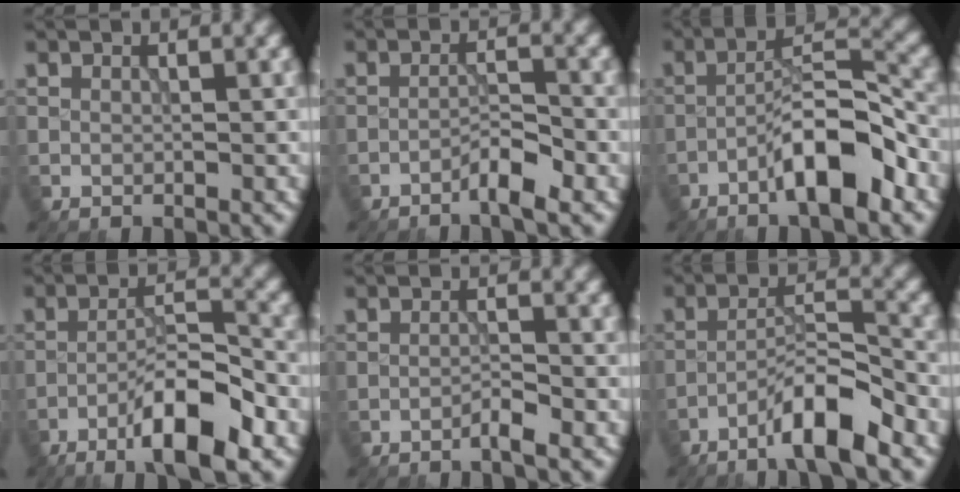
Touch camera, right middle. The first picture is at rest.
{"total": 2.6, "force": [-1.8, 0.3, 1.8], "torque": [-0.031, 0.008, -0.036]}
{"total": 7.4, "force": [-3.9, 1.6, 6.0], "torque": [-0.101, 0.020, -0.069]}
{"total": 7.4, "force": [-4.3, 1.4, 5.9], "torque": [-0.101, 0.011, -0.077]}
{"total": 1.4, "force": [-1.0, 0.0, 1.0], "torque": [-0.016, 0.004, -0.023]}
{"total": 5.9, "force": [-4.0, 0.8, 4.2], "torque": [-0.071, 0.012, -0.076]}